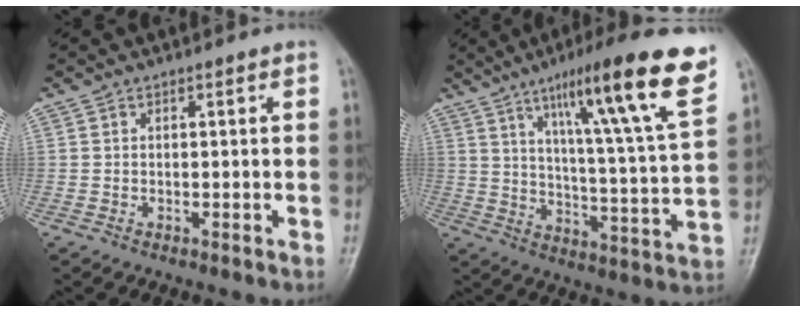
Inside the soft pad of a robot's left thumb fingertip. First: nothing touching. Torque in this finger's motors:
{"motor_torque": [0.64, 0.54, 1.62, -1.14, 0.31]}